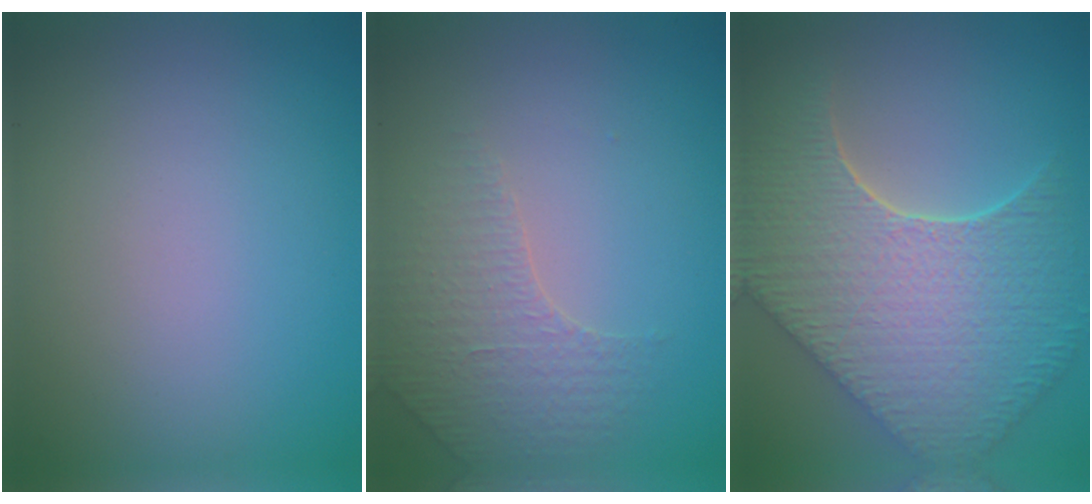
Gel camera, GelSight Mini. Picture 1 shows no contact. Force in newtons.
{"total": 1.8, "press": 1.6, "slide": 0.8}
{"total": 9.4, "press": 7.5, "slide": 5.6}